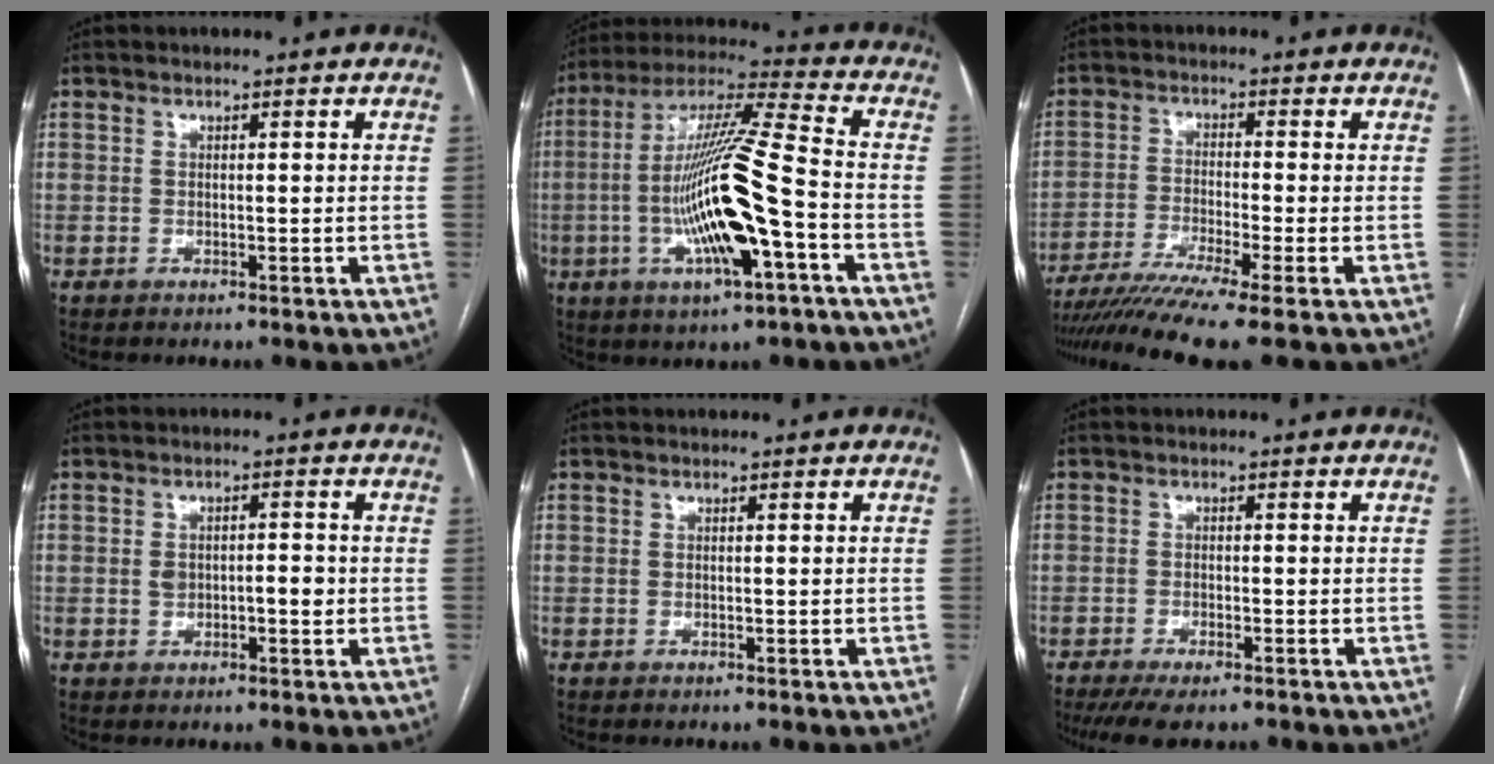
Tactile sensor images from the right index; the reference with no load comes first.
{"total": 18.2, "force": [-4.2, 1.1, 17.7], "torque": [-0.349, -0.004, -0.078]}
{"total": 10.2, "force": [-8.0, -1.9, 6.1], "torque": [-0.094, -0.028, -0.130]}
{"total": 3.6, "force": [-0.3, 1.6, 3.2], "torque": [-0.058, 0.013, 0.000]}
{"total": 0.0}
{"total": 6.2, "force": [-4.8, 1.4, 3.6], "torque": [-0.053, -0.011, -0.077]}